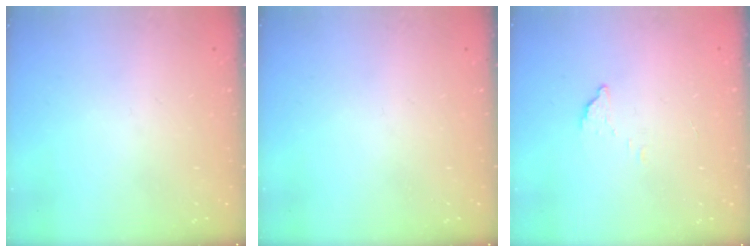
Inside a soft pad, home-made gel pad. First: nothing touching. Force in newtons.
{"total": 0.0}
{"total": 2.3, "press": 2.3, "slide": 0.1}